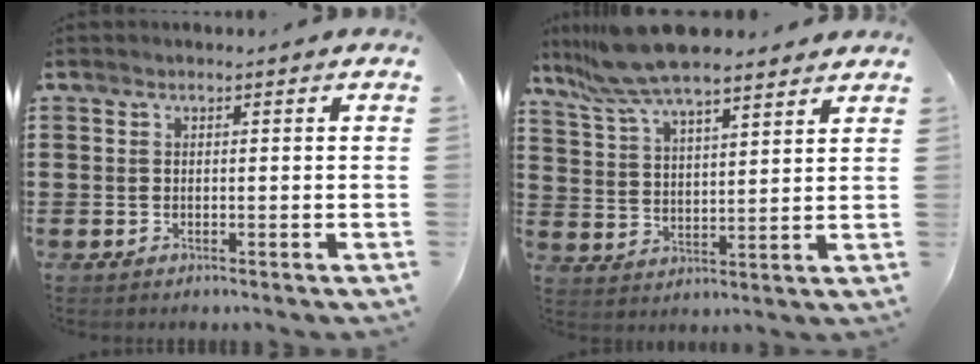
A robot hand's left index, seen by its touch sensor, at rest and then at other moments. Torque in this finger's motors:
{"motor_torque": [0.71, -1.42, 1.05, 0.21]}